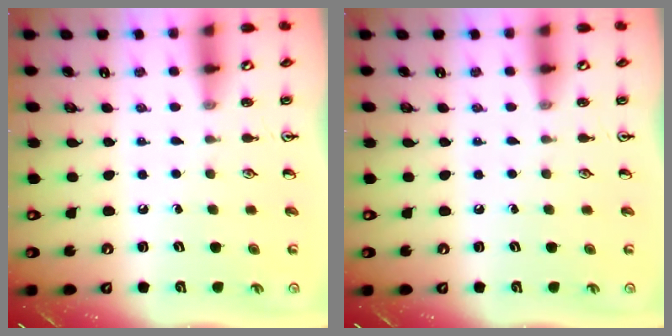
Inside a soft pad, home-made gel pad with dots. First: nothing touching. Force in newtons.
{"total": 0.0}